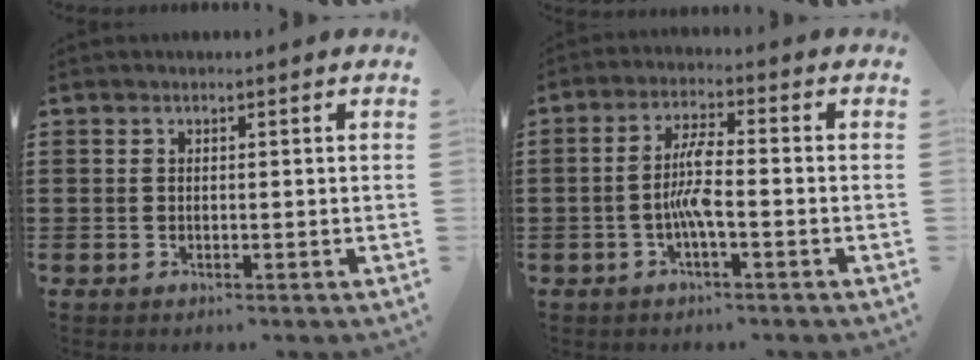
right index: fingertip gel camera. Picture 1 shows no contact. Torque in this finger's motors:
{"motor_torque": [1.13, -0.58, 0.60, 0.19]}